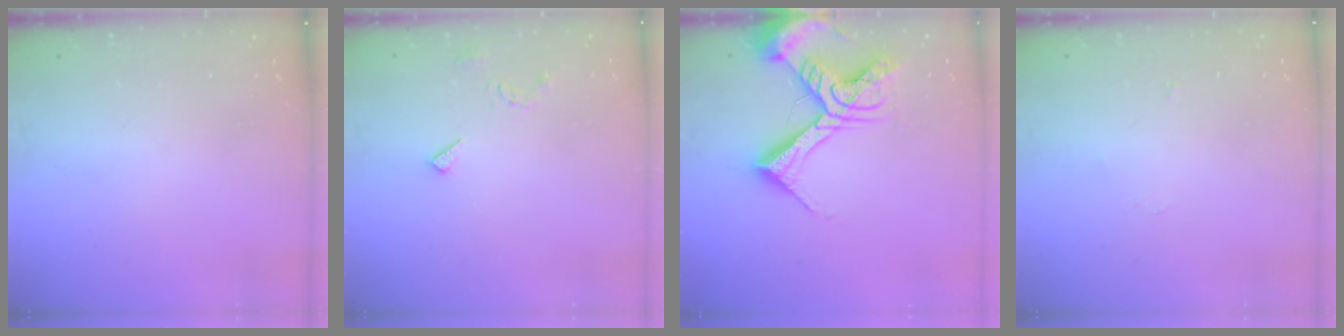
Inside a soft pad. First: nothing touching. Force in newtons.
{"total": 4.6, "press": 4.6, "slide": 0.4}
{"total": 16.6, "press": 16.5, "slide": 2.1}
{"total": 2.5, "press": 2.5, "slide": 0.2}